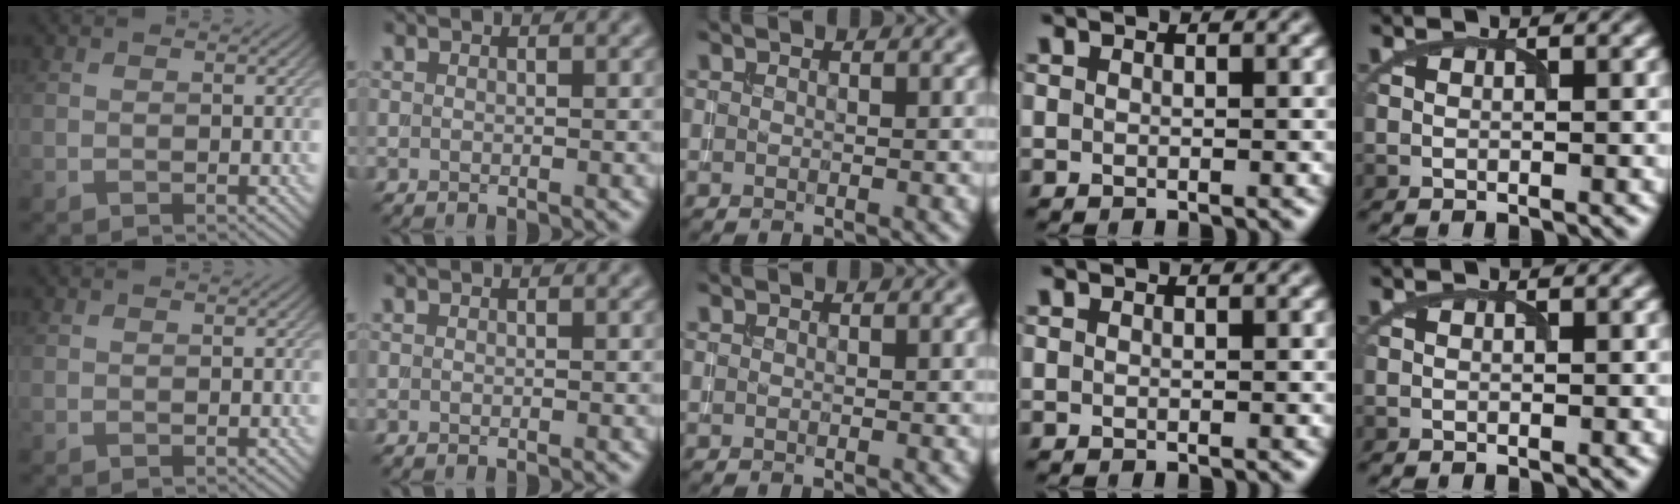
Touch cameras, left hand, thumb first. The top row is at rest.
{}